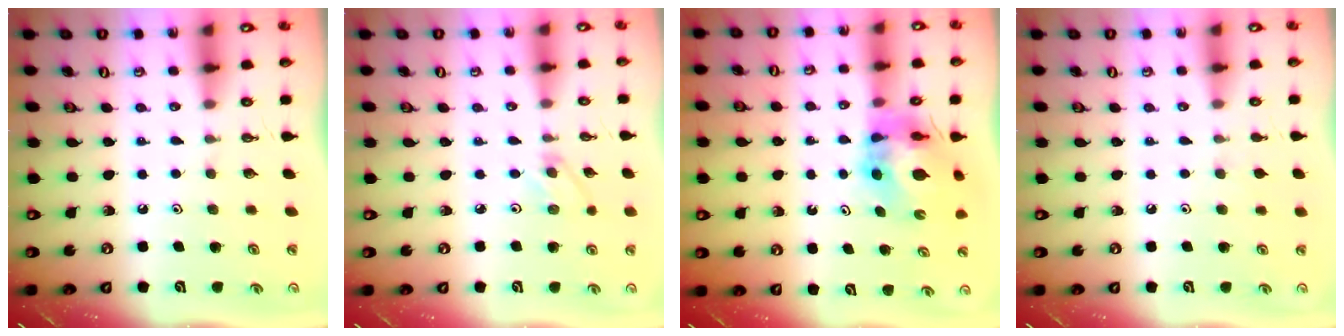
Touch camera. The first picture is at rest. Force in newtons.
{"total": 1.9, "press": 1.9, "slide": 0.3}
{"total": 10.3, "press": 10.2, "slide": 1.4}
{"total": 2.8, "press": 2.7, "slide": 0.5}